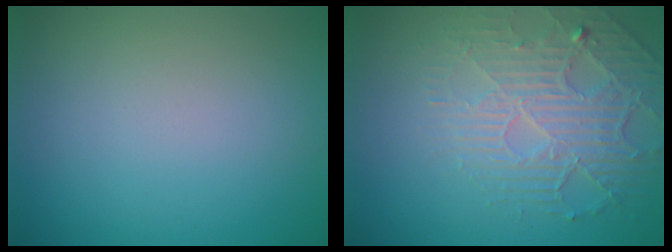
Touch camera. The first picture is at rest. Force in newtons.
{"total": 4.2, "press": 3.9, "slide": 1.7}